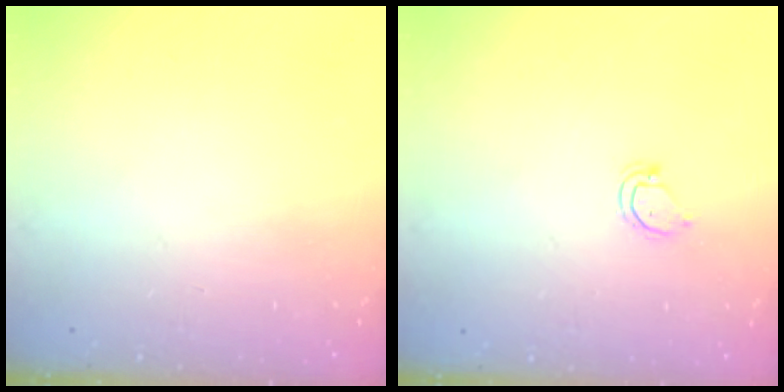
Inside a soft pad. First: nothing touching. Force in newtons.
{"total": 3.9, "press": 3.9, "slide": 0.3}